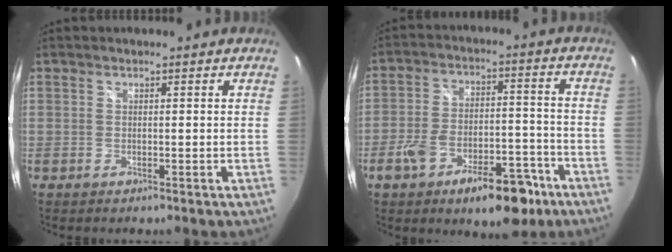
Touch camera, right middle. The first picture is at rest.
{"total": 14.8, "force": [-8.8, 6.2, 10.1], "torque": [-0.173, 0.008, -0.130]}